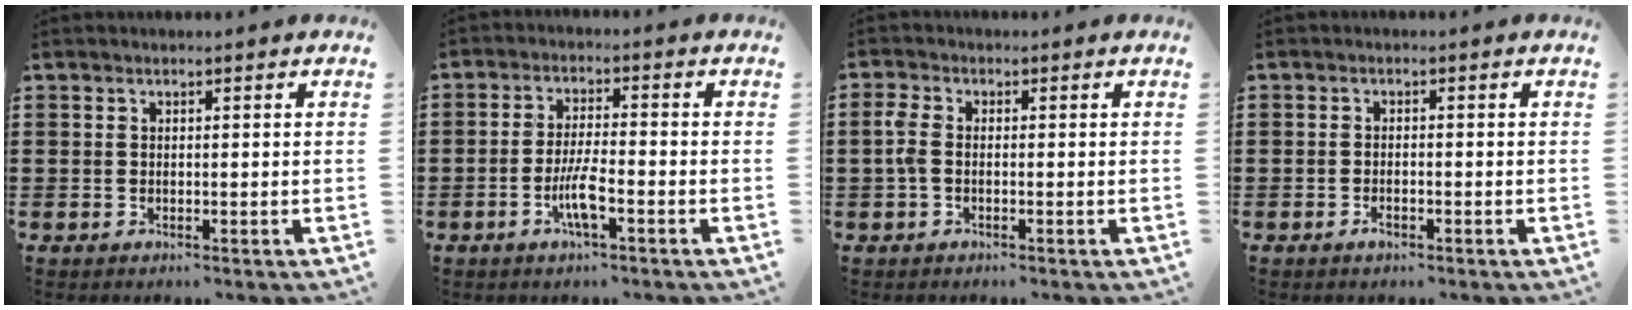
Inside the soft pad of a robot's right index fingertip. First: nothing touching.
{"total": 5.3, "force": [-2.2, 0.9, 4.7], "torque": [-0.106, -0.011, -0.045]}
{"total": 2.5, "force": [-0.5, 1.3, 2.1], "torque": [-0.063, -0.005, -0.016]}
{"total": 1.4, "force": [-0.9, 0.5, 1.0], "torque": [-0.021, -0.004, -0.016]}